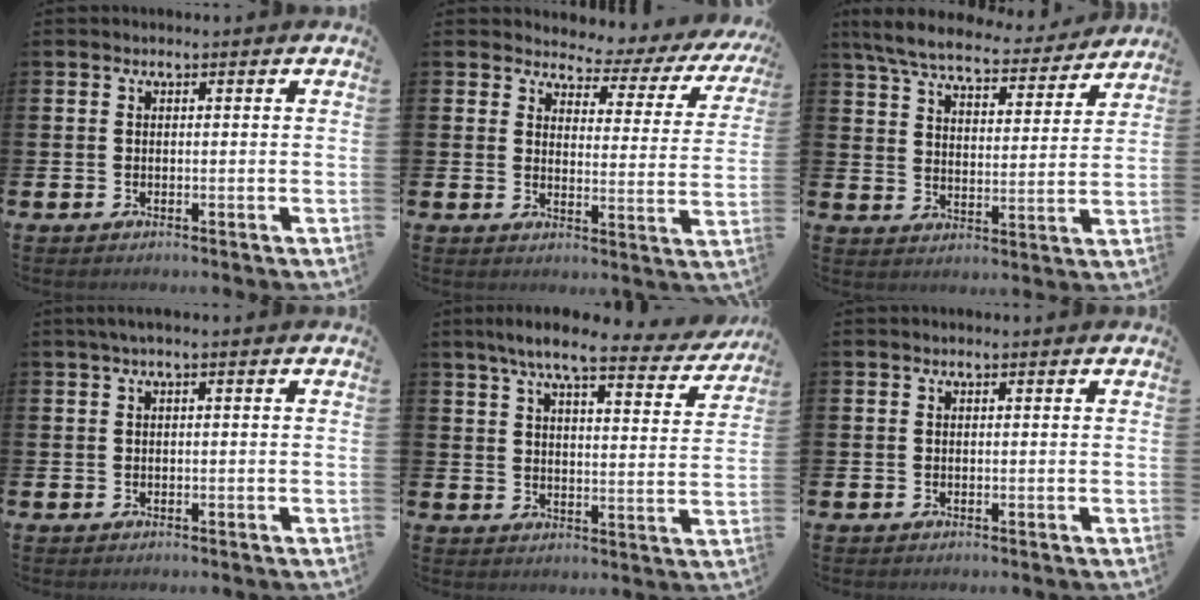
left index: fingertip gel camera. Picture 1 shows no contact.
{"total": 3.2, "force": [2.7, 1.5, 0.7], "torque": [-0.016, -0.037, 0.032]}
{"total": 7.4, "force": [6.8, 1.3, 2.5], "torque": [-0.080, -0.038, 0.118]}
{"total": 1.1, "force": [0.2, 0.0, 1.1], "torque": [-0.021, 0.003, 0.003]}
{"total": 8.0, "force": [6.9, 1.1, 3.9], "torque": [-0.083, -0.033, 0.116]}
{"total": 0.0}